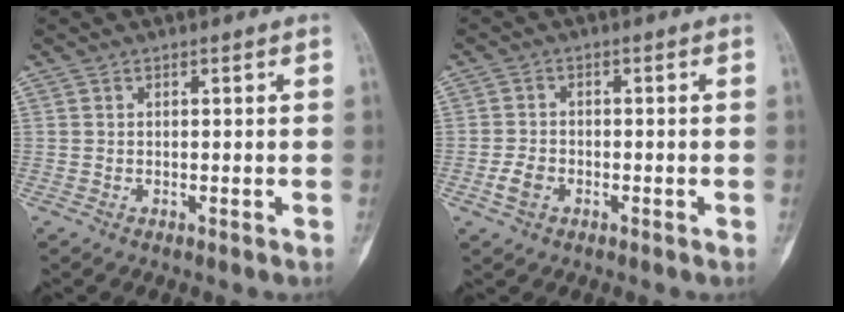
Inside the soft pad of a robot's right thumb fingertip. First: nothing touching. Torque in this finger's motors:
{"motor_torque": [0.58, 0.46, 0.16, -0.39, 0.10]}